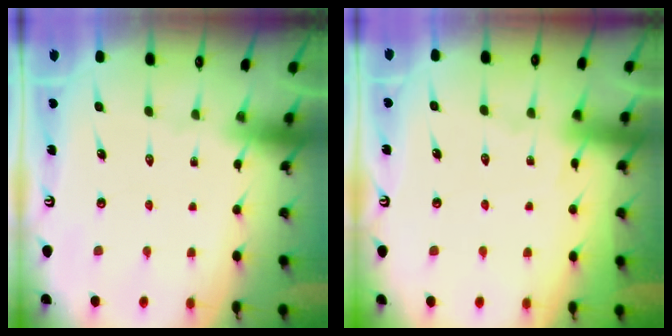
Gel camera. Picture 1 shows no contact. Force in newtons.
{"total": 5.0, "press": 5.0, "slide": 0.6}